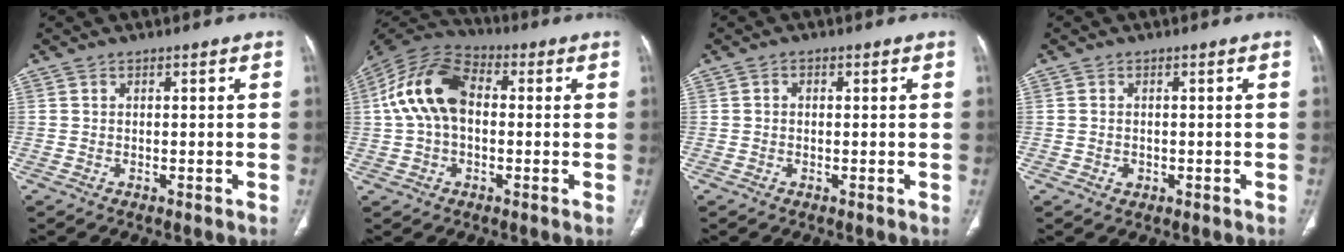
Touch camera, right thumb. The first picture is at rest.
{"total": 13.9, "force": [1.0, 9.0, 10.5], "torque": [-0.203, 0.036, 0.007]}
{"total": 1.0, "force": [0.1, 0.8, 0.6], "torque": [-0.006, 0.003, -0.001]}
{"total": 1.3, "force": [-0.3, 1.1, 0.6], "torque": [-0.009, 0.004, -0.001]}